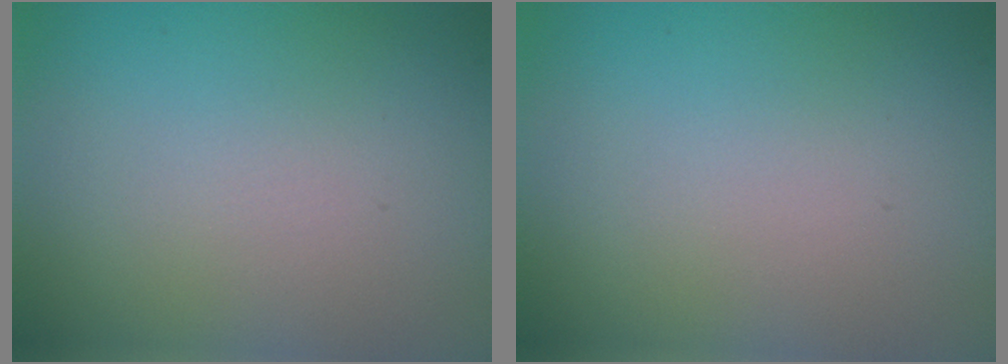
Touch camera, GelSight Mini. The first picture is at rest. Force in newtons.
{"total": 0.0}